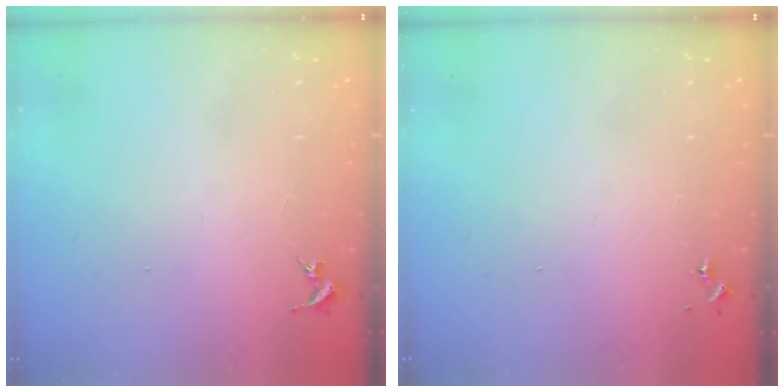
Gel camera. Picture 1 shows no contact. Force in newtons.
{"total": 0.0}